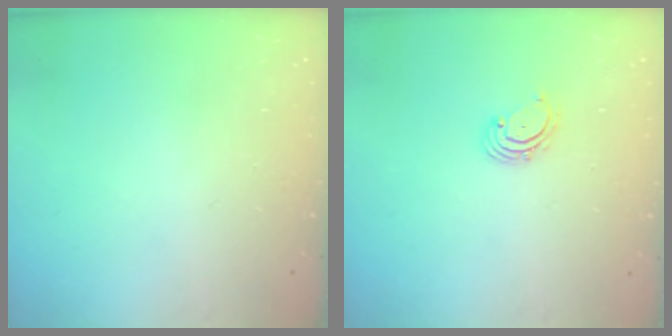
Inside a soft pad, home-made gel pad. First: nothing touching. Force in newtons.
{"total": 2.2, "press": 2.1, "slide": 0.7}